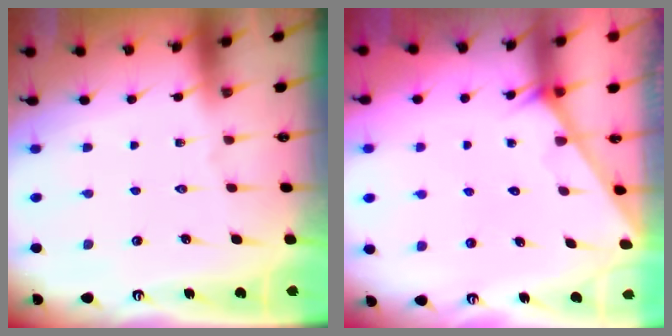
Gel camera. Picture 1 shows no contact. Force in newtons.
{"total": 1.6, "press": 1.6, "slide": 0.1}